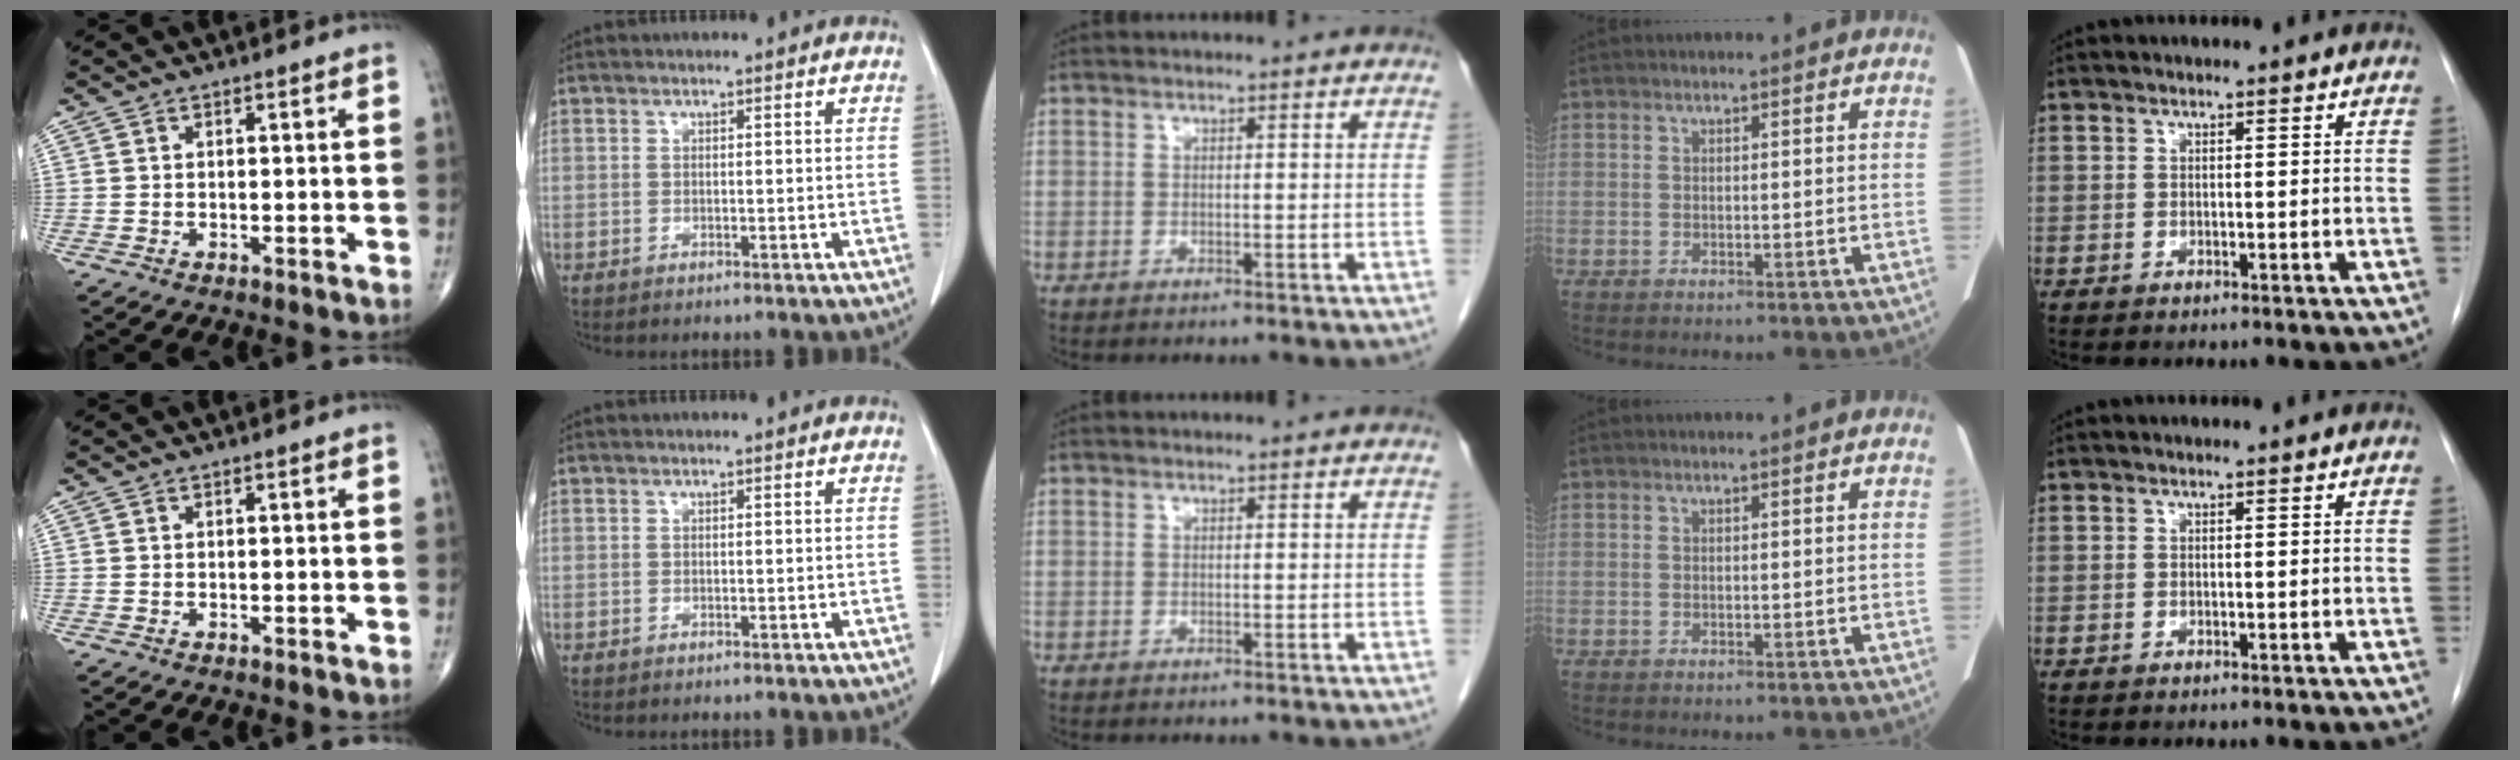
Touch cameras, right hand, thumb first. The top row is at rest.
{}